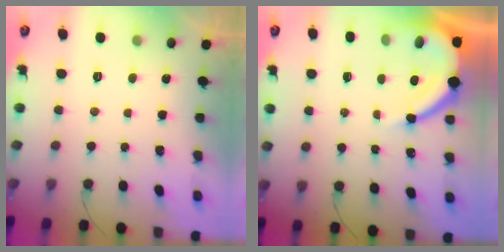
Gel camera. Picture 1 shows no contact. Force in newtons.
{"total": 8.5, "press": 8.5, "slide": 0.7}